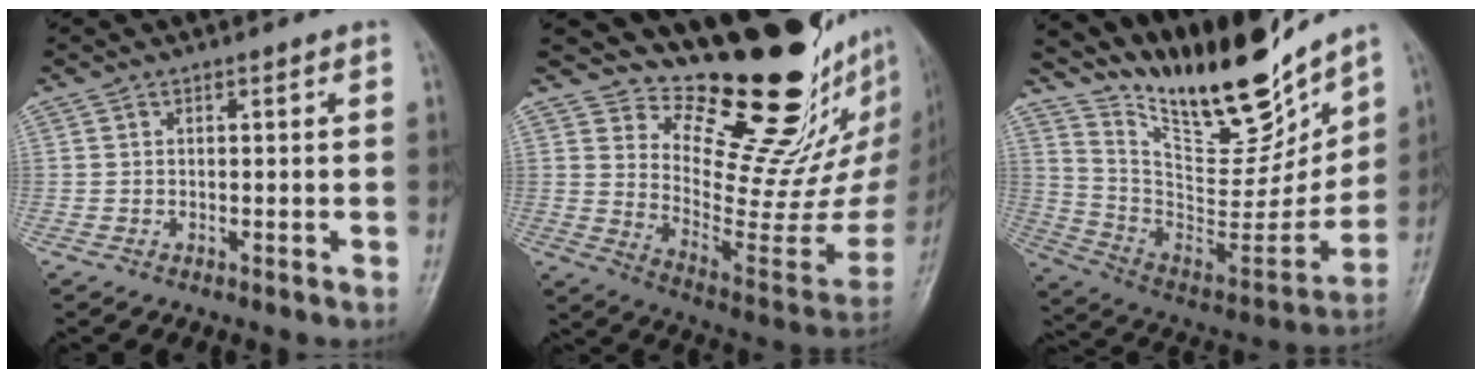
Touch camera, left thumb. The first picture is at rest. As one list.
[{"total": 23.7, "force": [17.5, 8.2, 13.8], "torque": [-0.145, -0.140, 0.268]}, {"total": 23.4, "force": [19.0, 6.2, 12.1], "torque": [-0.154, -0.106, 0.333]}]